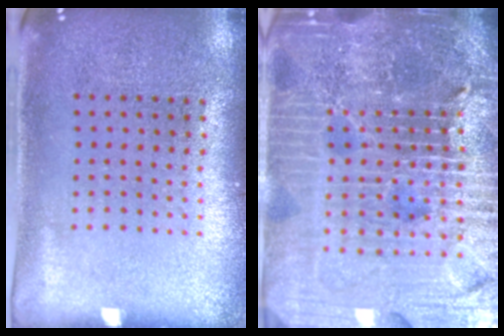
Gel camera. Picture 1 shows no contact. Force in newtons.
{"total": 6.8, "press": 5.9, "slide": 3.3}